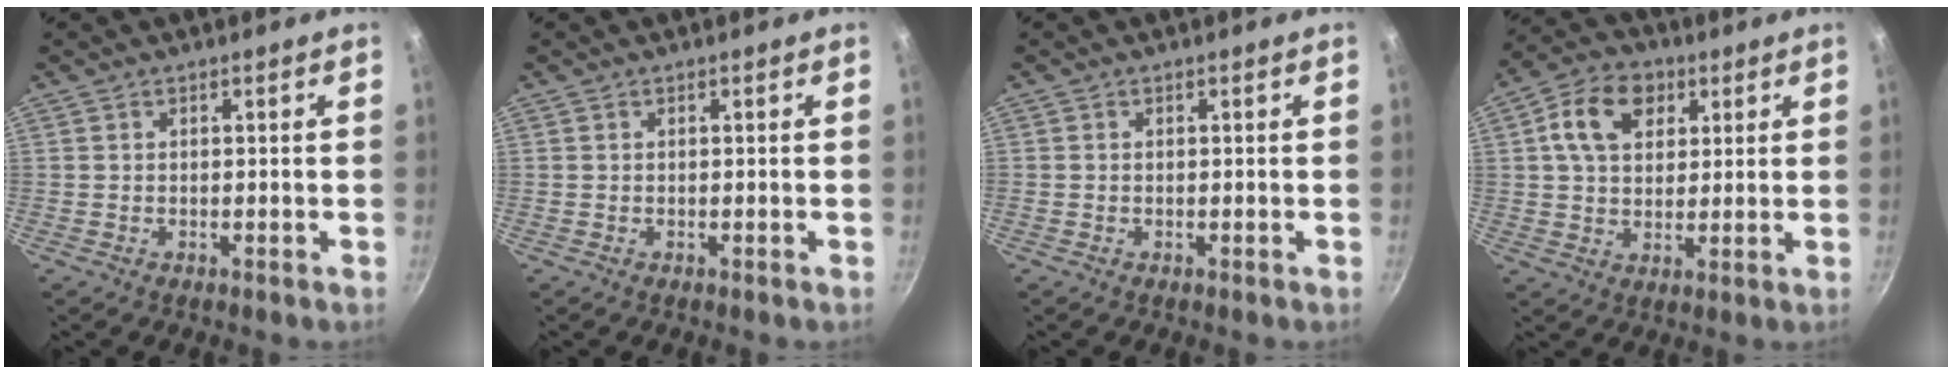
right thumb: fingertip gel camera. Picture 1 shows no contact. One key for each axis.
{"total": 0.0}
{"total": 0.0}
{"total": 11.1, "fx": 3.8, "fy": 8.1, "fz": 6.7, "tx": -0.096, "ty": 0.005, "tz": 0.053}